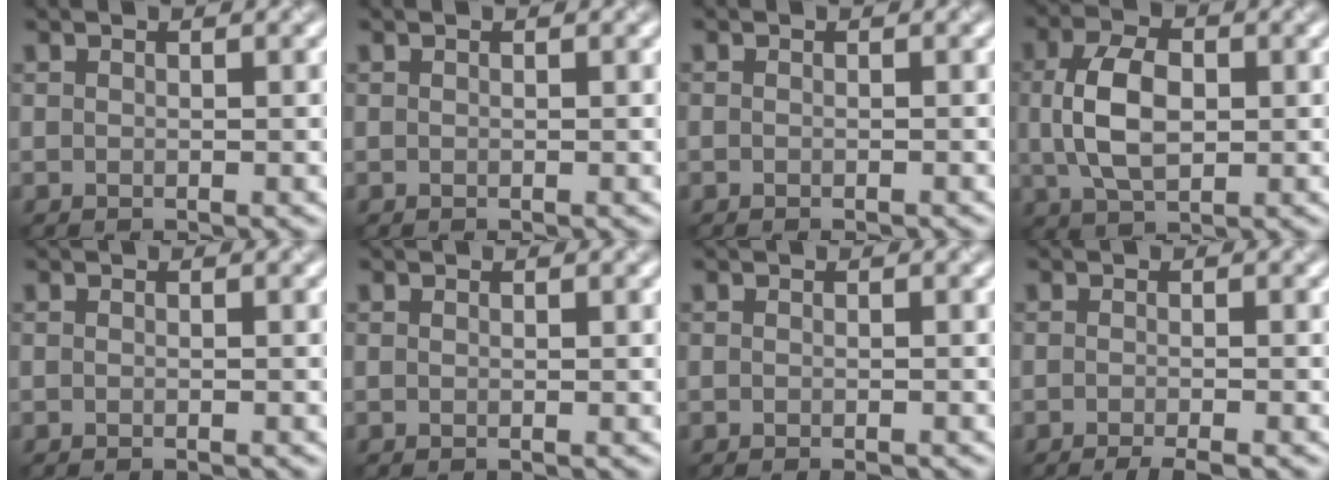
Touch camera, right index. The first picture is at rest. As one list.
[{"total": 0.0}, {"total": 0.6, "force": [-0.4, 0.2, 0.4], "torque": [0.002, 0.003, -0.005]}, {"total": 5.7, "force": [-0.3, 3.5, 4.5], "torque": [-0.094, 0.013, 0.004]}, {"total": 0.8, "force": [-0.6, 0.2, 0.5], "torque": [0.001, 0.002, -0.008]}, {"total": 0.0}, {"total": 1.0, "force": [-0.7, 0.3, 0.7], "torque": [0.001, 0.004, -0.006]}, {"total": 2.7, "force": [-1.9, 0.4, 1.8], "torque": [-0.016, 0.003, -0.027]}]